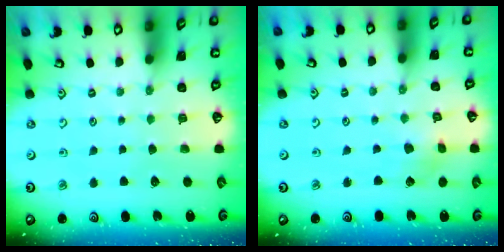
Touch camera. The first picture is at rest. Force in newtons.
{"total": 3.0, "press": 3.0, "slide": 0.2}